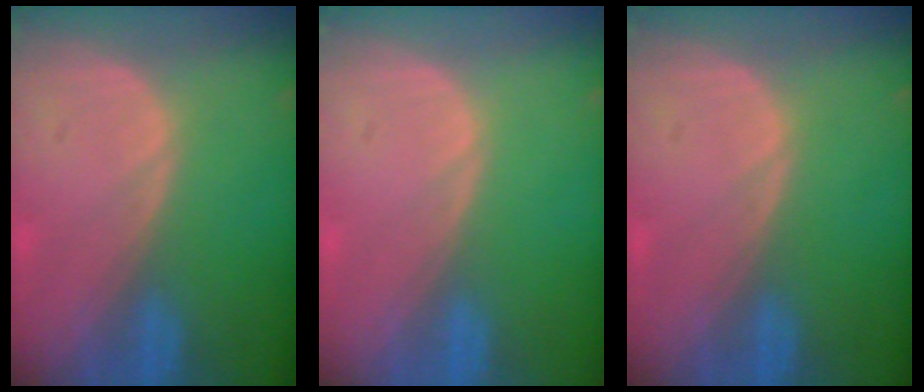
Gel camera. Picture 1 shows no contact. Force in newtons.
{"total": 0.0}
{"total": 0.0}